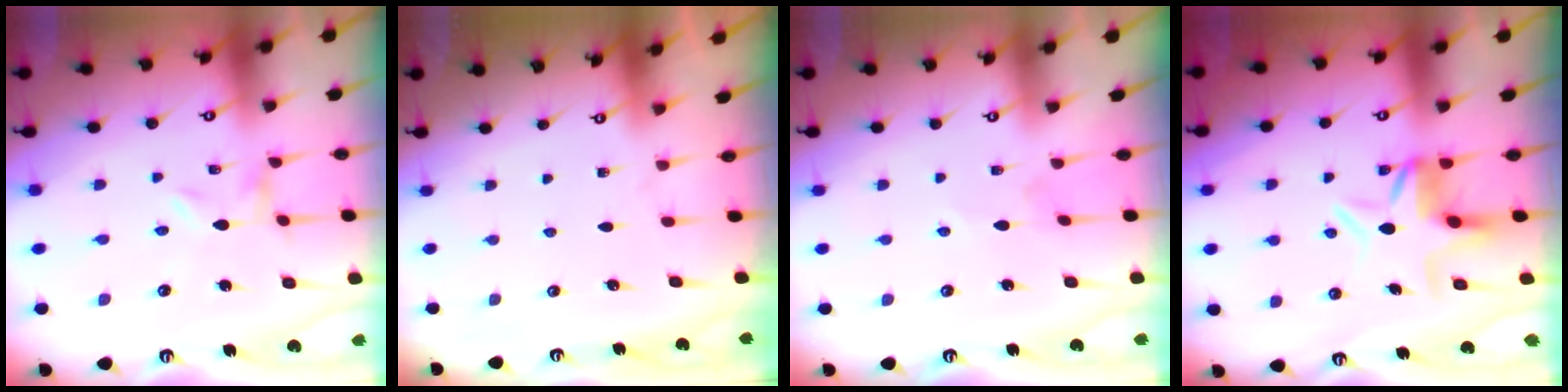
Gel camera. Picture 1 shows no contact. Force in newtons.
{"total": 0.0}
{"total": 0.7, "press": 0.6, "slide": 0.2}
{"total": 7.3, "press": 7.0, "slide": 2.1}